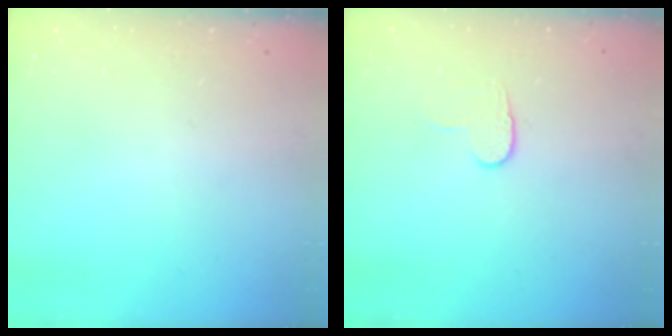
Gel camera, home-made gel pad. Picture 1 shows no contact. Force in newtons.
{"total": 6.1, "press": 6.1, "slide": 0.5}